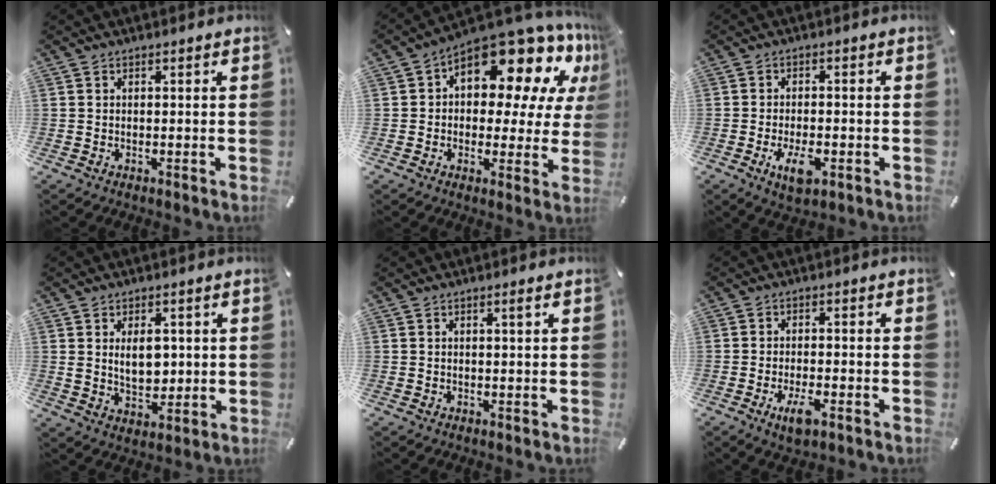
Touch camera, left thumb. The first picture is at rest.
{"total": 15.8, "force": [9.4, 8.0, 9.8], "torque": [-0.138, -0.081, 0.160]}
{"total": 6.1, "force": [-2.5, 2.9, 4.8], "torque": [-0.108, -0.001, -0.047]}
{"total": 7.0, "force": [1.5, 4.6, 5.0], "torque": [-0.073, -0.003, 0.023]}
{"total": 0.9, "force": [0.3, 0.0, 0.9], "torque": [-0.015, 0.000, 0.005]}
{"total": 5.0, "force": [-2.5, 1.8, 3.9], "torque": [-0.079, 0.002, -0.046]}